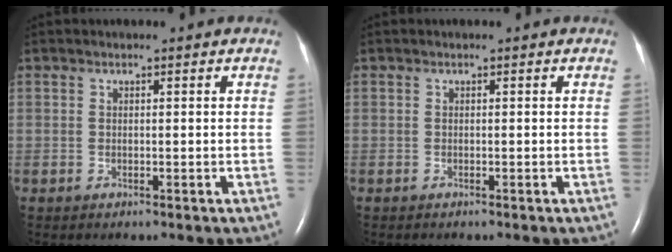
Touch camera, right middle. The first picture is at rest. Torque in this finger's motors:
{"motor_torque": [-0.03, -0.01, 0.00, 0.01]}